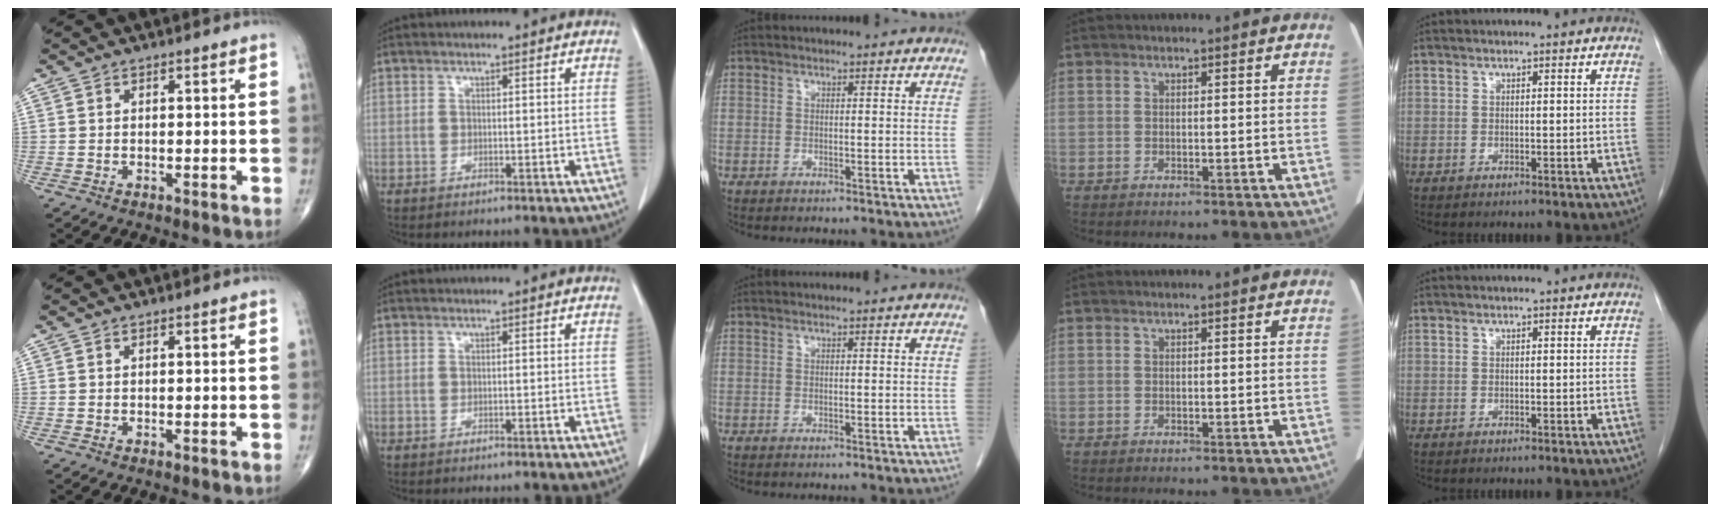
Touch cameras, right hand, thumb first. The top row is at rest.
{}